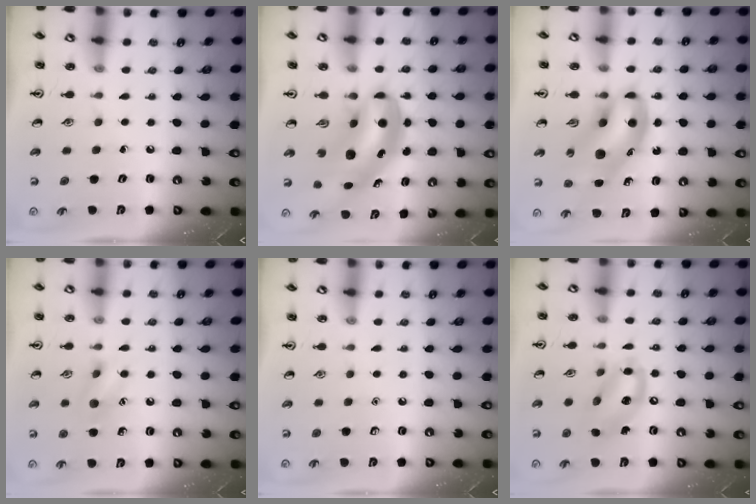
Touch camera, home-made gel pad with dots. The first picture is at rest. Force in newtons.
{"total": 8.7, "press": 8.4, "slide": 2.5}
{"total": 12.1, "press": 11.6, "slide": 3.3}
{"total": 7.8, "press": 7.6, "slide": 1.5}
{"total": 0.0}
{"total": 12.5, "press": 12.2, "slide": 2.8}